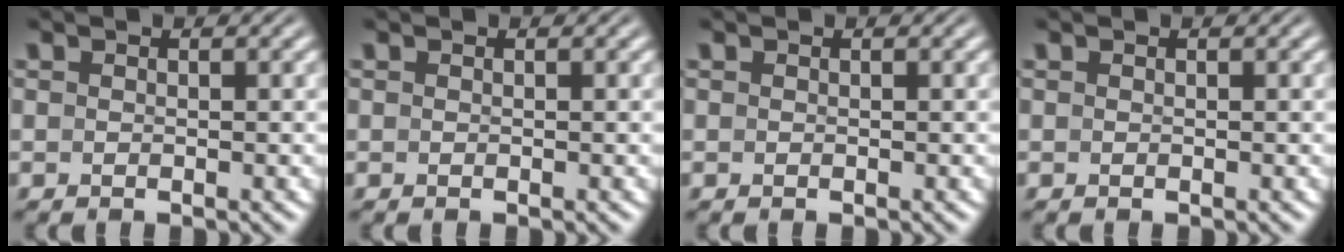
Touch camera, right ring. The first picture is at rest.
{"total": 0.0}
{"total": 0.0}
{"total": 0.0}